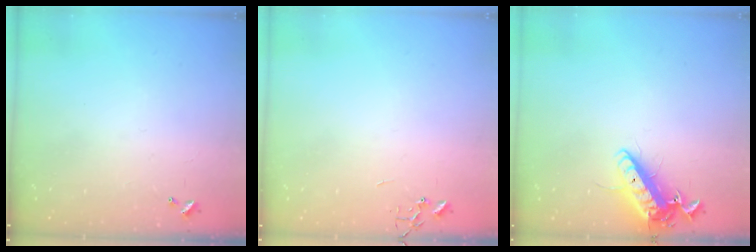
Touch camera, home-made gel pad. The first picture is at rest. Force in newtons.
{"total": 0.0}
{"total": 14.1, "press": 13.9, "slide": 2.6}